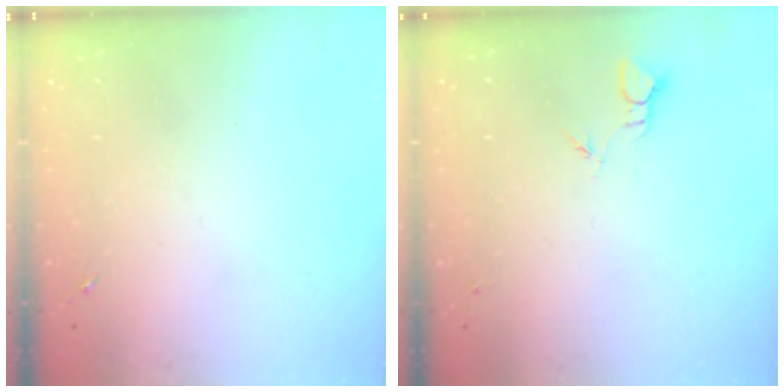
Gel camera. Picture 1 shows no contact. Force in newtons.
{"total": 2.3, "press": 2.3, "slide": 0.1}